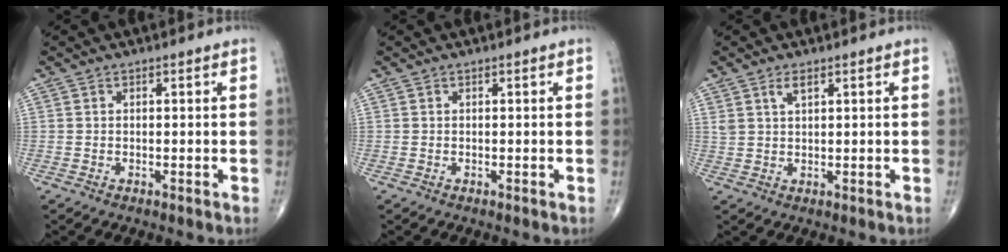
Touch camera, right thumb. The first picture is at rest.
{"total": 0.0}
{"total": 2.6, "force": [1.6, 1.1, 1.8], "torque": [-0.036, -0.003, 0.033]}